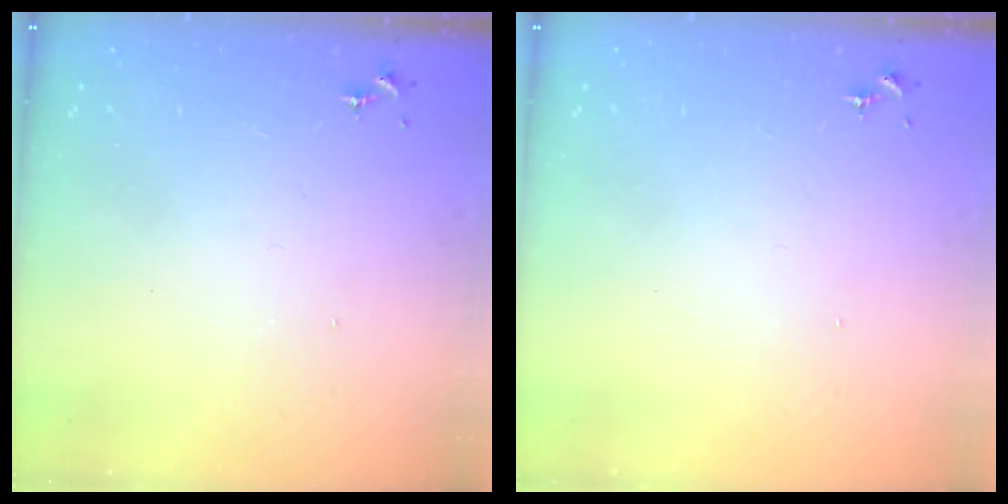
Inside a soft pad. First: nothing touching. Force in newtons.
{"total": 0.0}